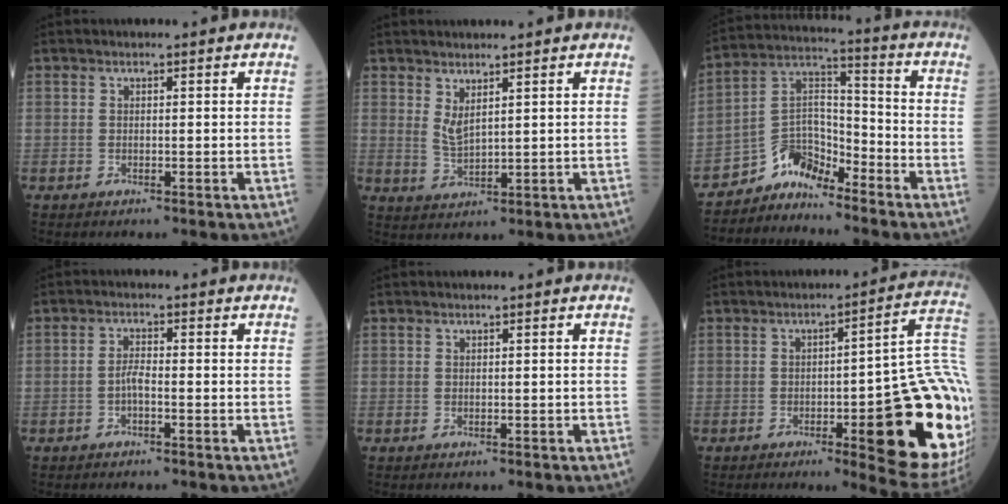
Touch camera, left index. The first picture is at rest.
{"total": 2.8, "force": [1.6, 0.6, 2.2], "torque": [-0.054, -0.006, 0.041]}
{"total": 6.8, "force": [-6.4, 1.9, 0.9], "torque": [-0.013, 0.039, -0.125]}
{"total": 2.0, "force": [-0.9, 0.4, 1.7], "torque": [-0.033, 0.002, -0.020]}
{"total": 0.0}
{"total": 23.5, "force": [-5.1, 4.2, 22.5], "torque": [-0.184, 0.013, -0.049]}